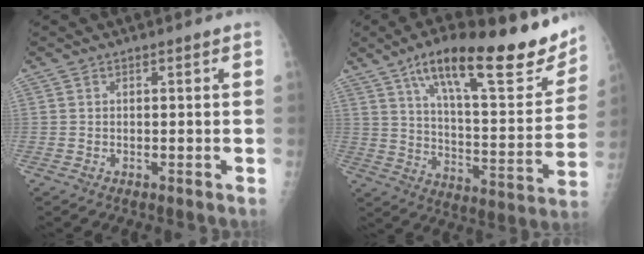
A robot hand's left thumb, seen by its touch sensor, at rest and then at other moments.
{"total": 26.4, "force": [17.1, 7.7, 18.6], "torque": [-0.237, -0.055, 0.262]}